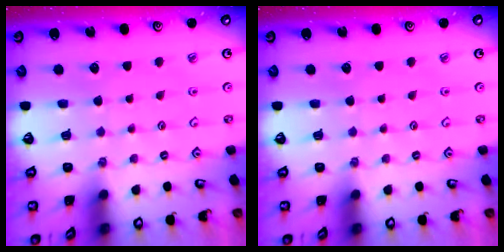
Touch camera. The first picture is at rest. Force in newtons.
{"total": 0.0}